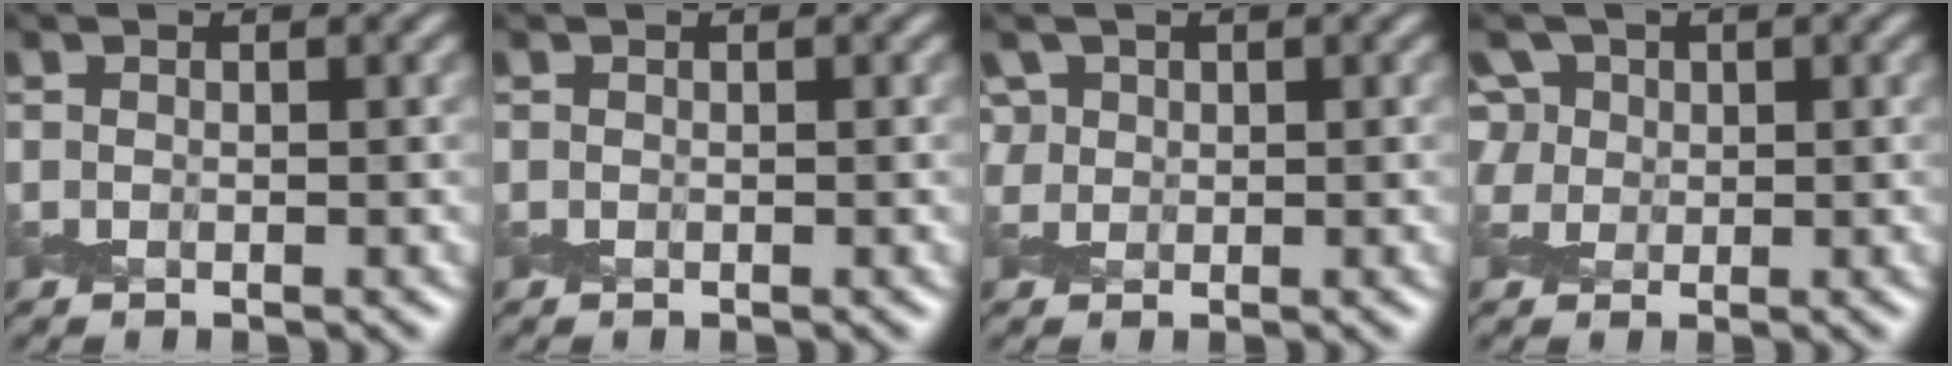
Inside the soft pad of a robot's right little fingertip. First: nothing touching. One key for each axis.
{"total": 0.0}
{"total": 1.9, "fx": 1.0, "fy": 1.5, "fz": 0.6, "tx": -0.022, "ty": -0.005, "tz": 0.026}
{"total": 4.5, "fx": 2.2, "fy": 3.4, "fz": 2.1, "tx": -0.061, "ty": 0.007, "tz": 0.033}